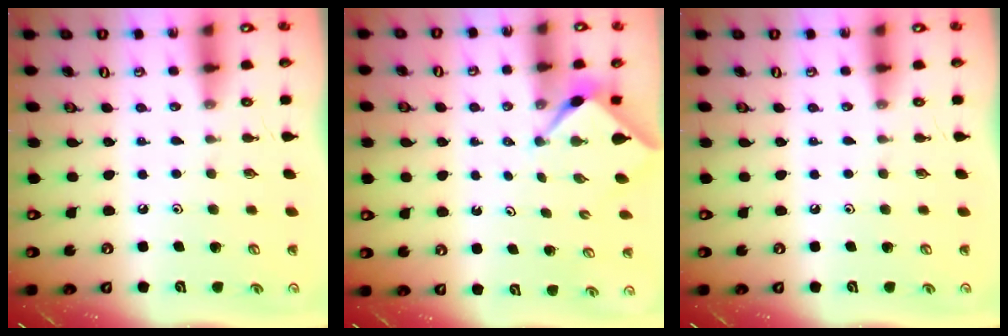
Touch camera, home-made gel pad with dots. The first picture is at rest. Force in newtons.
{"total": 2.4, "press": 2.4, "slide": 0.1}
{"total": 0.0}